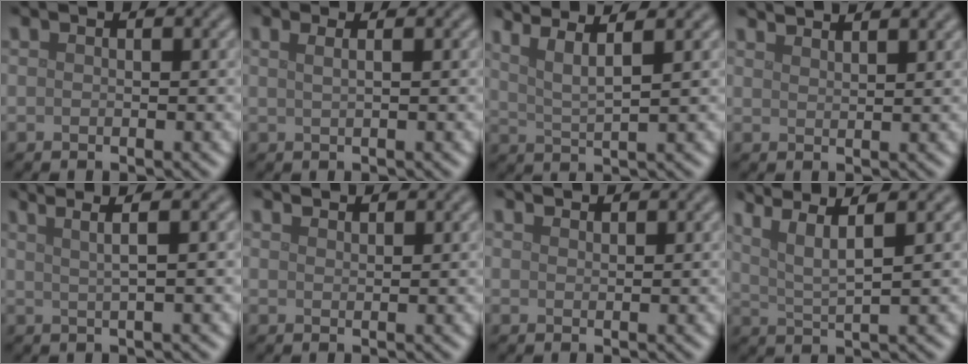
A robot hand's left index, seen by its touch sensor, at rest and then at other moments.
{"total": 2.6, "force": [1.3, 1.4, 1.8], "torque": [-0.011, 0.011, -0.009]}
{"total": 5.1, "force": [3.4, 1.1, 3.6], "torque": [-0.060, 0.022, 0.041]}
{"total": 3.7, "force": [3.3, 0.8, 1.3], "torque": [0.003, 0.009, 0.030]}
{"total": 4.9, "force": [3.0, 1.5, 3.6], "torque": [-0.043, 0.026, 0.011]}
{"total": 2.0, "force": [2.0, 0.2, 0.3], "torque": [-0.005, 0.001, 0.030]}
{"total": 1.7, "force": [1.7, 0.2, 0.2], "torque": [-0.007, 0.002, 0.025]}
{"total": 6.0, "force": [3.8, 1.2, 4.4], "torque": [-0.074, 0.019, 0.054]}